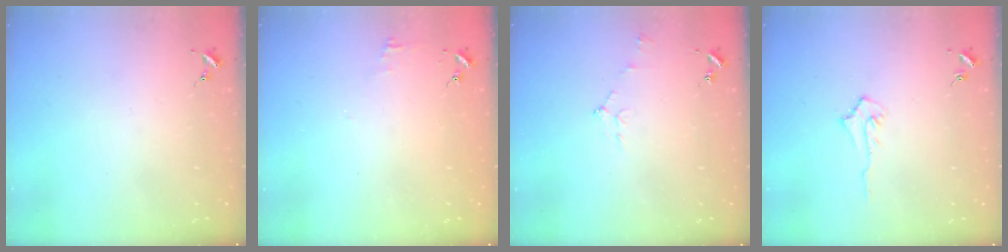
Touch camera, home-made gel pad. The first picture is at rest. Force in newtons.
{"total": 3.7, "press": 3.7, "slide": 0.3}
{"total": 5.3, "press": 5.3, "slide": 0.6}
{"total": 4.5, "press": 4.5, "slide": 0.7}